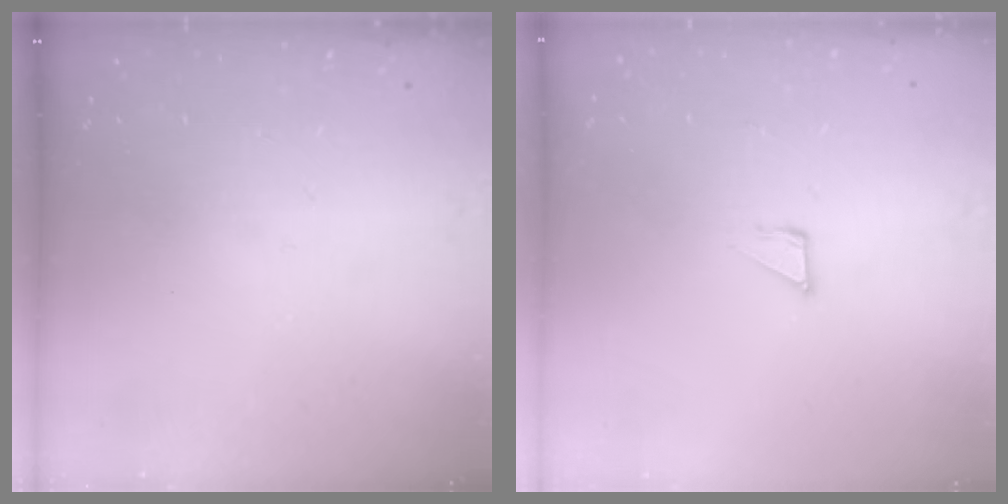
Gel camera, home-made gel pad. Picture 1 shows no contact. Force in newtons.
{"total": 2.6, "press": 2.6, "slide": 0.1}